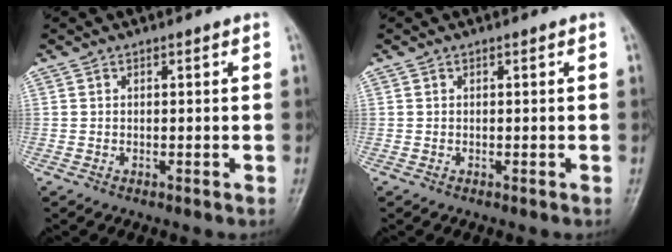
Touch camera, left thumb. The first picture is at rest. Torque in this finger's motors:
{"motor_torque": [0.03, 0.03, -0.07, -0.09, 0.00]}